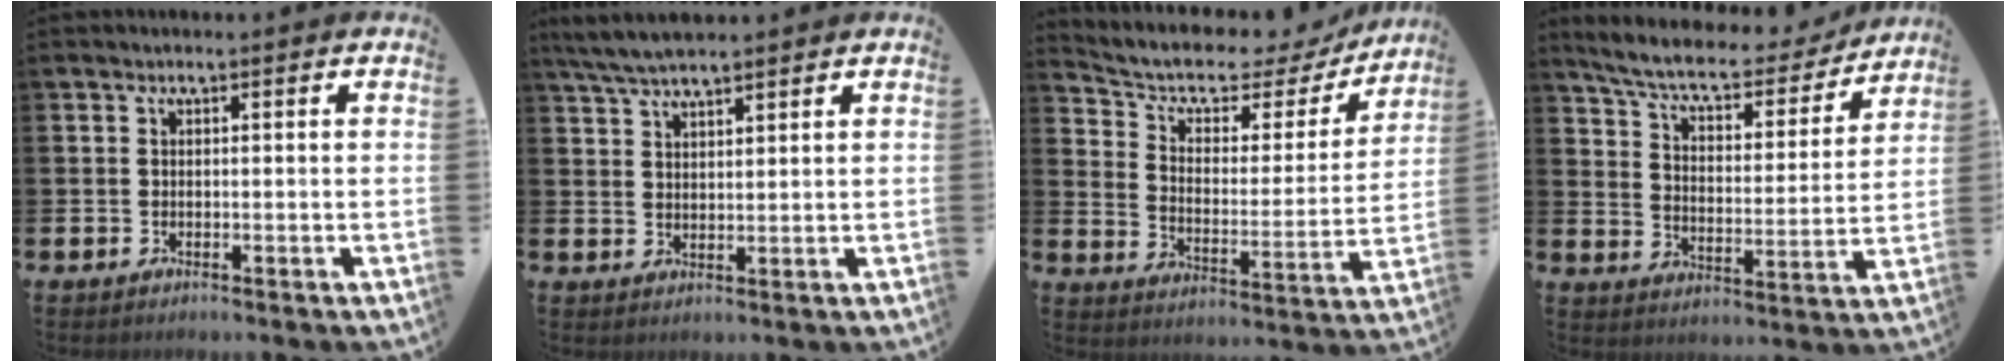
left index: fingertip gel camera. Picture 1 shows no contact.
{"total": 4.9, "force": [4.6, 0.7, 1.7], "torque": [-0.050, -0.007, 0.086]}
{"total": 6.8, "force": [5.6, 2.9, 2.5], "torque": [-0.078, -0.041, 0.089]}
{"total": 7.3, "force": [6.6, 1.6, 2.7], "torque": [-0.079, -0.047, 0.109]}